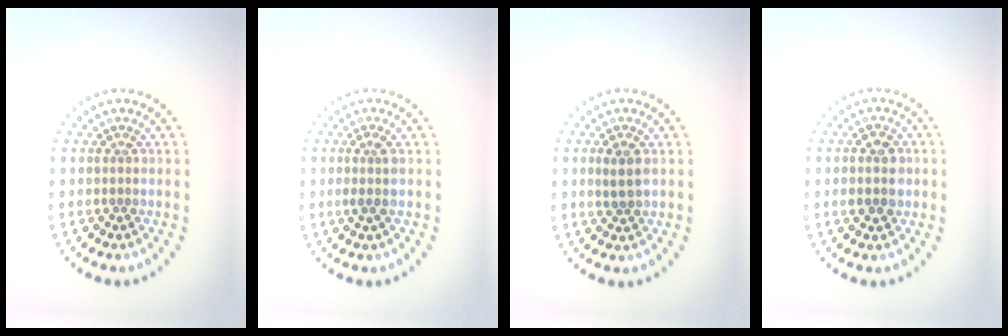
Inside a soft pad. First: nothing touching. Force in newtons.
{"total": 1.6, "press": 1.2, "slide": 1.0}
{"total": 1.3, "press": 1.2, "slide": 0.6}
{"total": 2.8, "press": 2.8, "slide": 0.0}